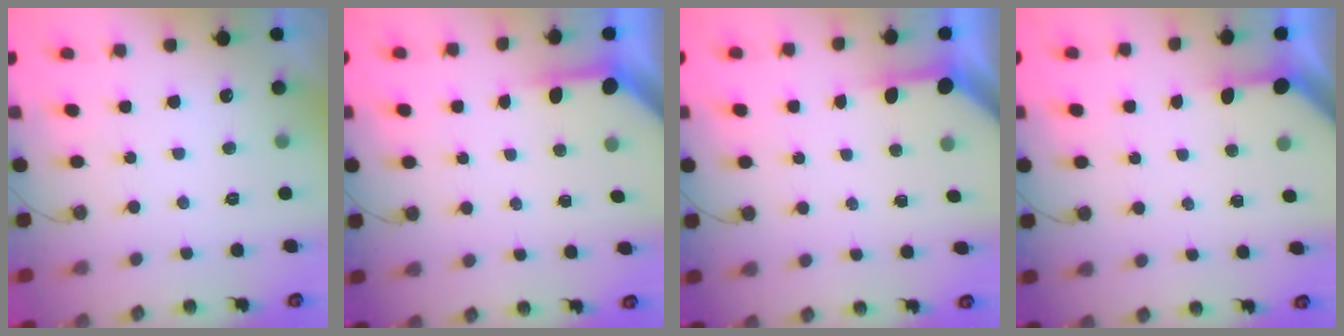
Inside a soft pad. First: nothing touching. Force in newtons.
{"total": 3.9, "press": 3.8, "slide": 0.3}
{"total": 3.4, "press": 3.4, "slide": 0.4}
{"total": 2.9, "press": 2.9, "slide": 0.3}